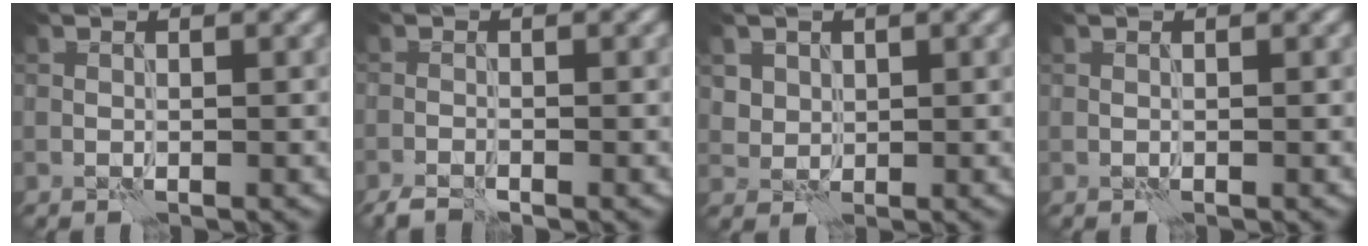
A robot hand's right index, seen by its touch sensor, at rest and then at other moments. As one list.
[{"total": 2.3, "force": [-2.0, 0.3, 1.1], "torque": [-0.027, -0.004, -0.039]}, {"total": 2.7, "force": [1.5, 2.1, 0.8], "torque": [-0.033, -0.006, 0.047]}, {"total": 0.0}]